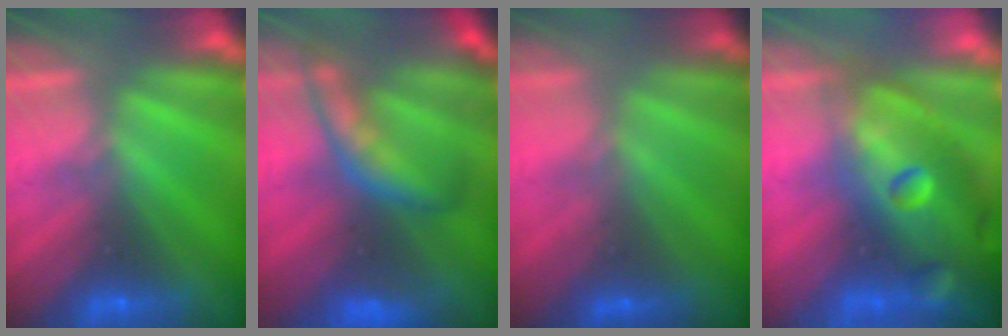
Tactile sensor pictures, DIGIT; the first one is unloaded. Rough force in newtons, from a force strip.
{"total": 5.8}
{"total": 1.2}
{"total": 7.6}